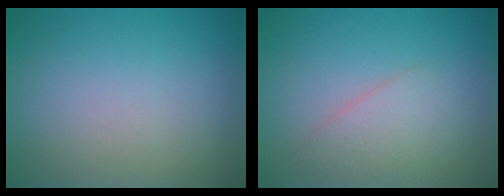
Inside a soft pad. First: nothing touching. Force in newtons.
{"total": 2.3, "press": 2.3, "slide": 0.1}